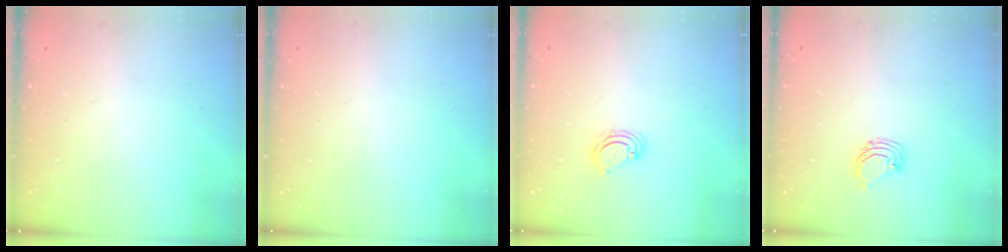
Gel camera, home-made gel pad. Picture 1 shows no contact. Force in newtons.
{"total": 0.0}
{"total": 4.5, "press": 4.5, "slide": 0.3}
{"total": 2.9, "press": 2.9, "slide": 0.3}